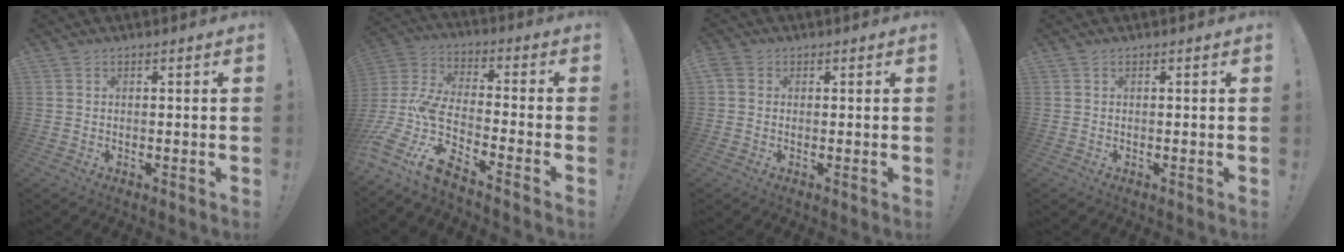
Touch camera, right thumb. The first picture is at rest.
{"total": 12.9, "force": [-8.4, 4.4, 8.7], "torque": [-0.195, 0.023, -0.153]}
{"total": 2.6, "force": [0.5, 2.2, 1.3], "torque": [-0.023, 0.007, 0.012]}
{"total": 0.0}